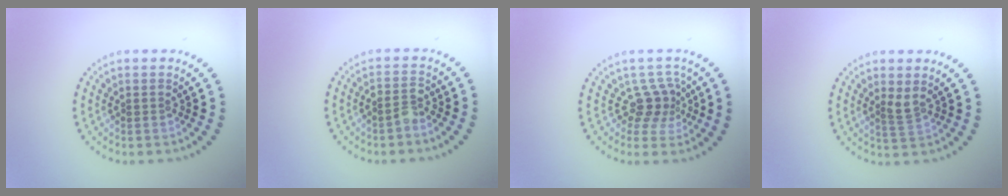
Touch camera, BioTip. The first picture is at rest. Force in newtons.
{"total": 1.7, "press": 1.4, "slide": 0.9}
{"total": 2.6, "press": 1.7, "slide": 1.9}
{"total": 1.4, "press": 1.0, "slide": 0.9}